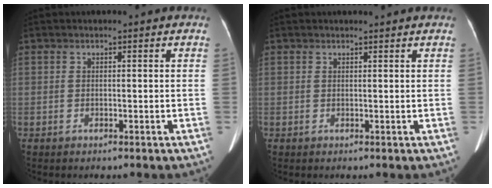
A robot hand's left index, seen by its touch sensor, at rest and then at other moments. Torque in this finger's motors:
{"motor_torque": [0.11, 0.16, -0.14, -0.01]}